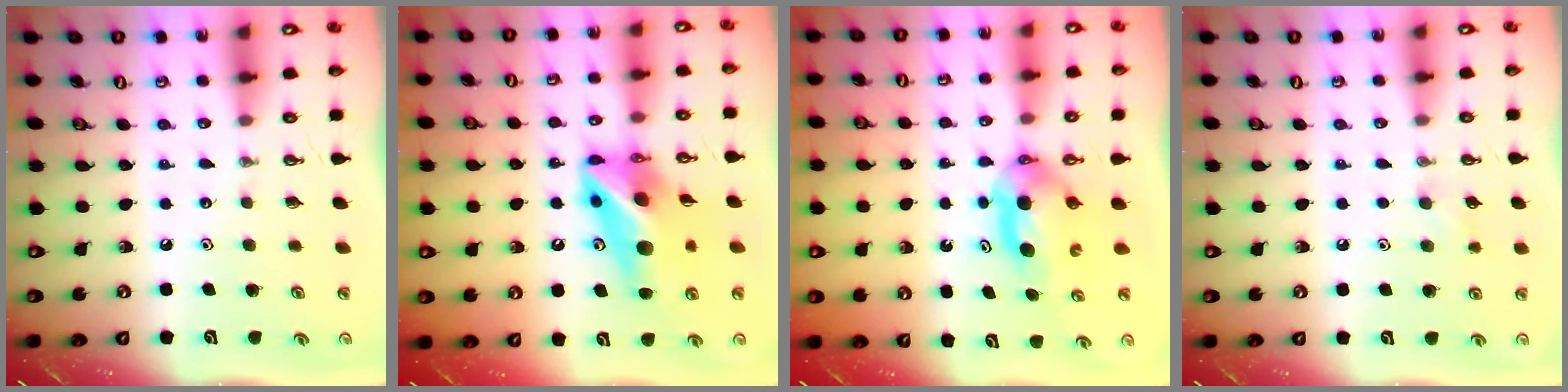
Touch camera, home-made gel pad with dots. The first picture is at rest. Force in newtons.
{"total": 14.1, "press": 13.9, "slide": 2.0}
{"total": 6.5, "press": 5.8, "slide": 3.0}
{"total": 6.3, "press": 5.8, "slide": 2.5}